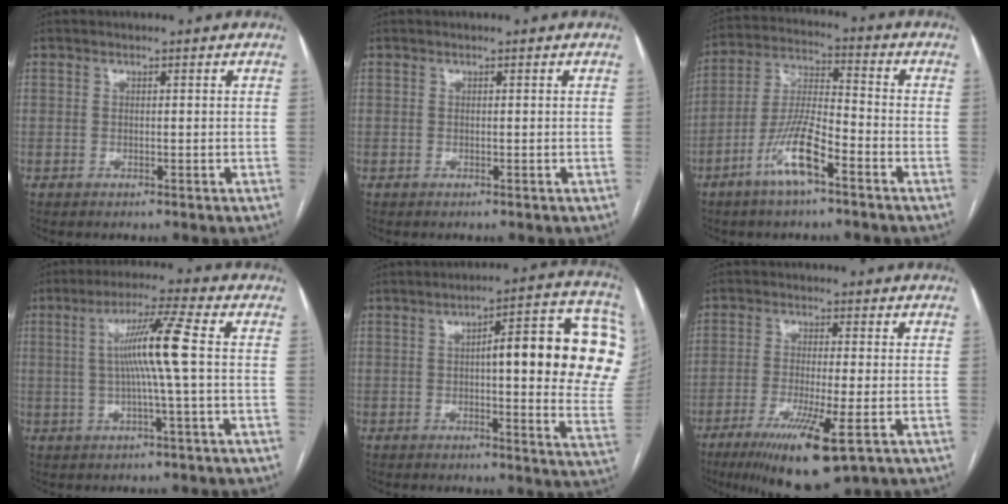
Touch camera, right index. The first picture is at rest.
{"total": 0.0}
{"total": 10.3, "force": [-5.6, 2.1, 8.4], "torque": [-0.176, 0.000, -0.107]}
{"total": 8.8, "force": [0.6, -1.2, 8.7], "torque": [-0.162, 0.008, 0.012]}
{"total": 21.3, "force": [3.8, 4.3, 20.5], "torque": [-0.189, 0.037, 0.047]}
{"total": 11.3, "force": [-5.7, 0.9, 9.7], "torque": [-0.172, -0.034, -0.090]}